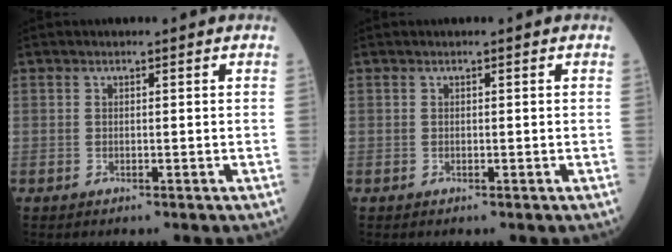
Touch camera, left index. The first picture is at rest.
{"total": 0.0}